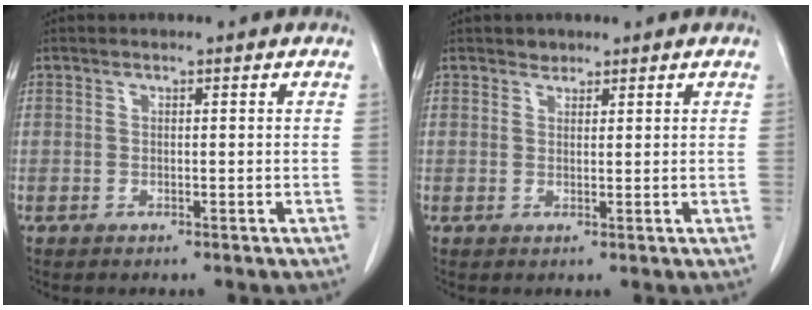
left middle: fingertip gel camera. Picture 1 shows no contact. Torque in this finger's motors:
{"motor_torque": [-0.28, -0.02, -0.10, -0.01]}